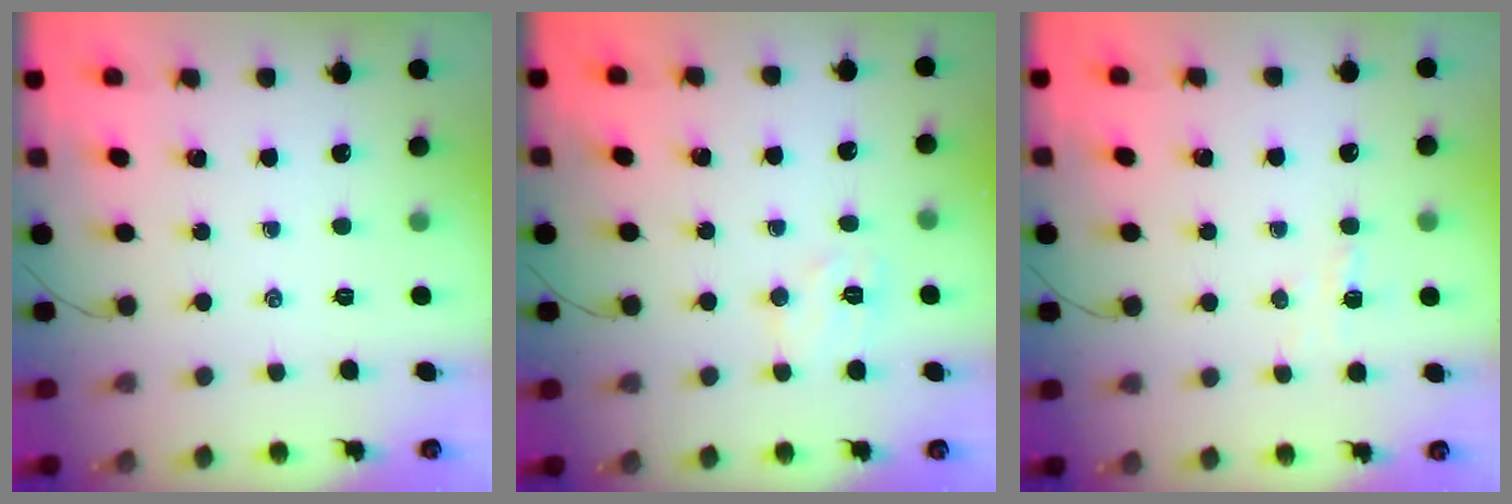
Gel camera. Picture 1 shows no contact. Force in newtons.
{"total": 6.4, "press": 6.4, "slide": 0.9}
{"total": 2.9, "press": 2.8, "slide": 0.8}